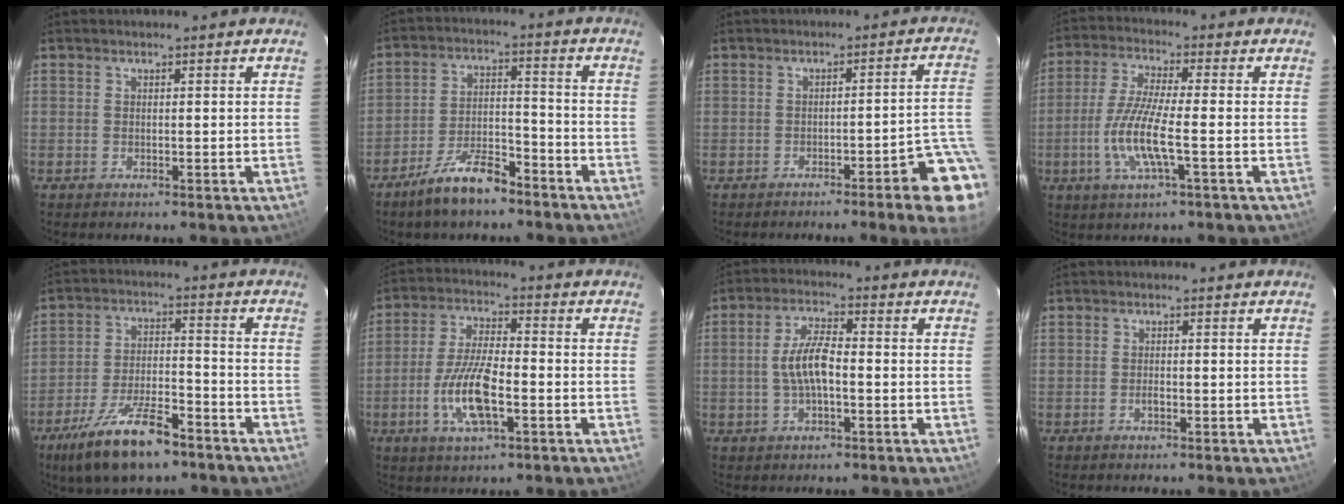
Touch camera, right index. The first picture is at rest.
{"total": 10.1, "force": [-7.9, 3.1, 5.5], "torque": [-0.120, 0.005, -0.133]}
{"total": 8.5, "force": [-5.2, 0.4, 6.7], "torque": [-0.041, 0.021, -0.059]}
{"total": 10.1, "force": [-2.9, 1.3, 9.5], "torque": [-0.202, -0.006, -0.059]}
{"total": 14.7, "force": [-10.2, 4.9, 9.3], "torque": [-0.198, -0.020, -0.172]}
{"total": 11.1, "force": [-3.9, 3.6, 9.8], "torque": [-0.202, -0.004, -0.074]}
{"total": 6.7, "force": [-1.2, 2.4, 6.1], "torque": [-0.122, 0.010, -0.022]}
{"total": 1.2, "force": [-0.7, 0.5, 0.8], "torque": [-0.016, 0.002, -0.012]}